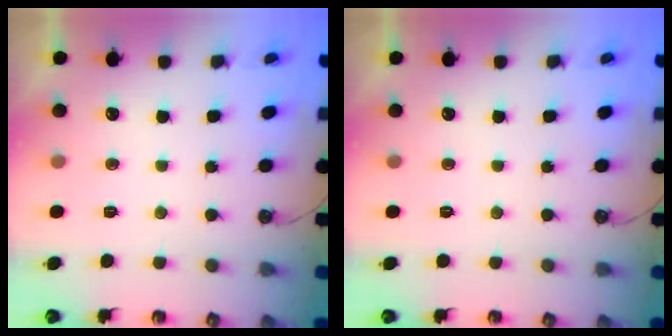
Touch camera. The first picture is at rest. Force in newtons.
{"total": 0.0}